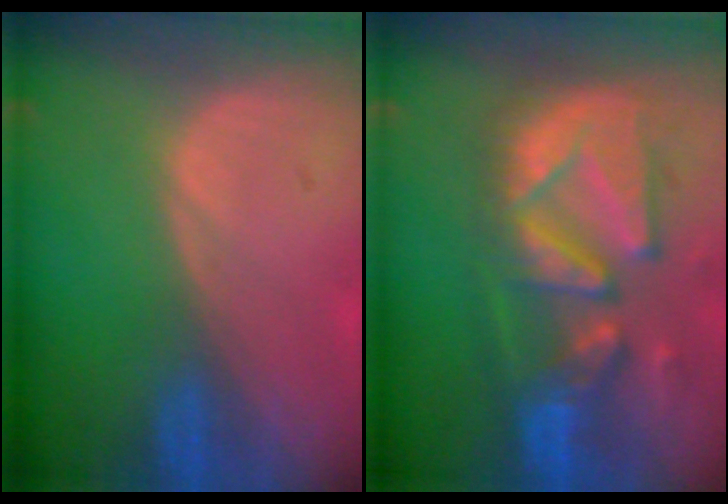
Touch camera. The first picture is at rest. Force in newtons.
{"total": 13.1, "press": 11.4, "slide": 6.5}